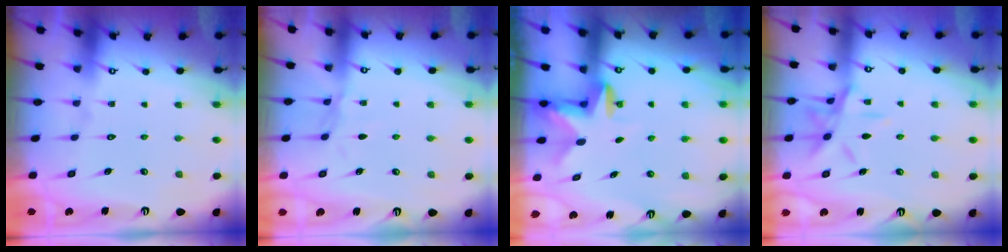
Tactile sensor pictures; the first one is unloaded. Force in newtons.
{"total": 5.2, "press": 5.2, "slide": 0.6}
{"total": 2.8, "press": 2.8, "slide": 0.5}
{"total": 11.4, "press": 11.4, "slide": 0.7}